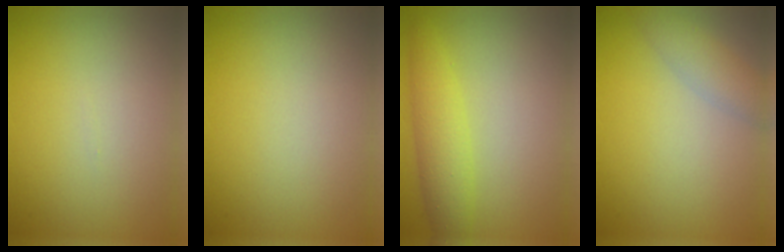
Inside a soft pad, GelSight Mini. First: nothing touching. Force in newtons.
{"total": 0.0}
{"total": 3.3, "press": 3.3, "slide": 0.1}
{"total": 2.5, "press": 2.5, "slide": 0.1}